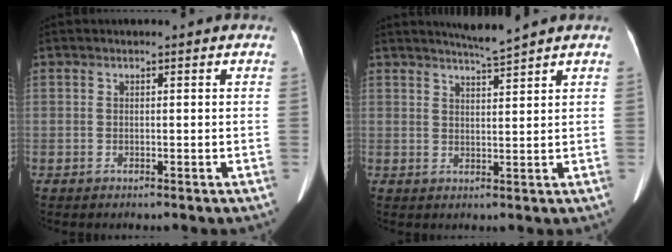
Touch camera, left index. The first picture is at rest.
{"total": 3.4, "force": [3.0, -1.3, 0.8], "torque": [-0.016, -0.011, 0.057]}